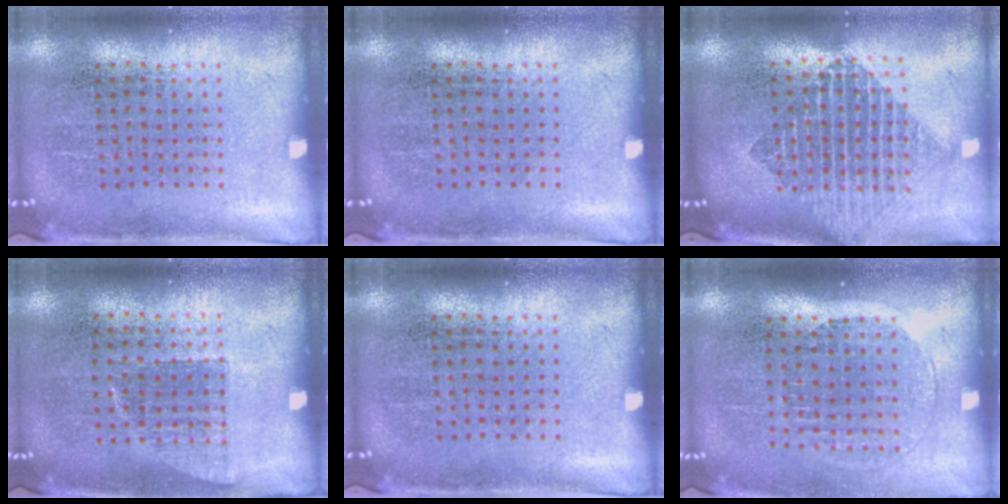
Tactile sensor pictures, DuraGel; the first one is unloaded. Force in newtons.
{"total": 0.0}
{"total": 2.0, "press": 1.6, "slide": 1.1}
{"total": 0.7, "press": 0.7, "slide": 0.2}
{"total": 0.0}
{"total": 1.5, "press": 1.3, "slide": 0.7}